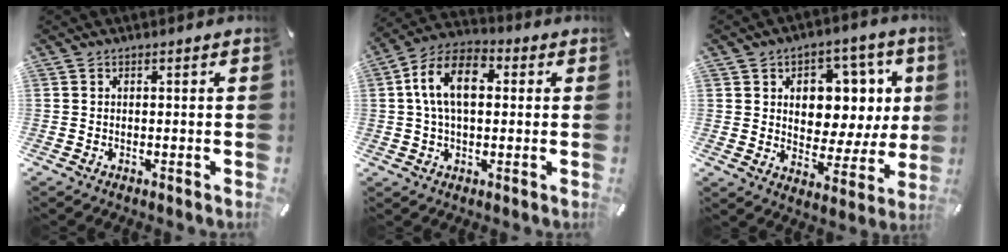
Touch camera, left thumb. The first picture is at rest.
{"total": 12.1, "force": [1.9, 7.4, 9.4], "torque": [-0.194, 0.010, 0.033]}
{"total": 10.5, "force": [3.1, 8.4, 5.5], "torque": [-0.067, -0.024, 0.057]}